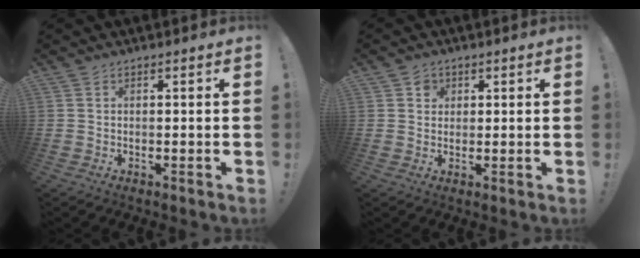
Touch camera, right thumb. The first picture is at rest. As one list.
[{"total": 2.8, "force": [1.3, 2.5, 0.5], "torque": [-0.001, -0.005, 0.020]}]